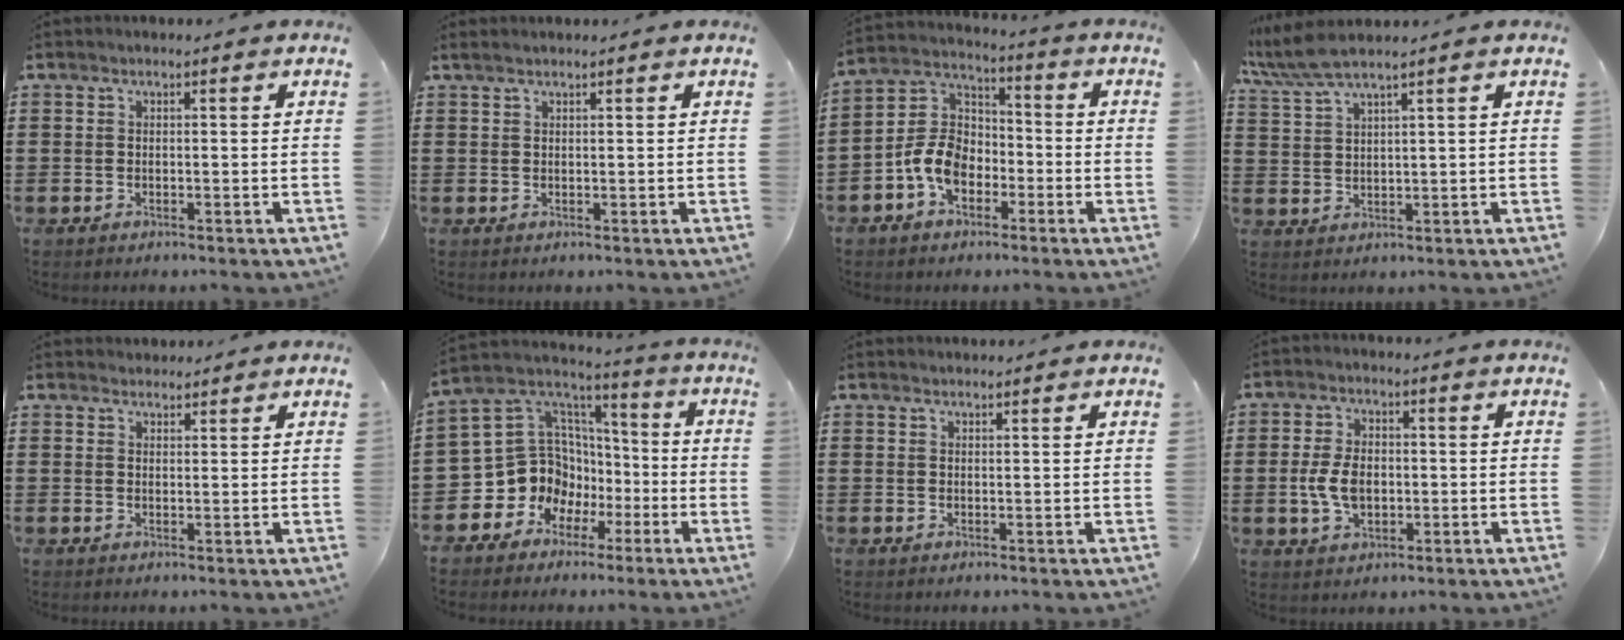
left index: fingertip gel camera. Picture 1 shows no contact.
{"total": 0.8, "force": [0.7, 0.0, 0.4], "torque": [-0.008, 0.002, 0.013]}
{"total": 7.9, "force": [-3.6, 5.4, 4.6], "torque": [-0.126, 0.008, -0.079]}
{"total": 4.5, "force": [3.7, 0.2, 2.6], "torque": [-0.070, -0.009, 0.064]}
{"total": 1.8, "force": [1.8, 0.5, -0.1], "torque": [-0.003, 0.002, 0.036]}
{"total": 11.4, "force": [-2.8, 10.7, 3.0], "torque": [-0.108, -0.019, -0.044]}
{"total": 0.9, "force": [0.9, 0.1, 0.0], "torque": [-0.002, 0.000, 0.018]}
{"total": 5.9, "force": [-0.4, 3.6, 4.6], "torque": [-0.108, 0.002, -0.013]}